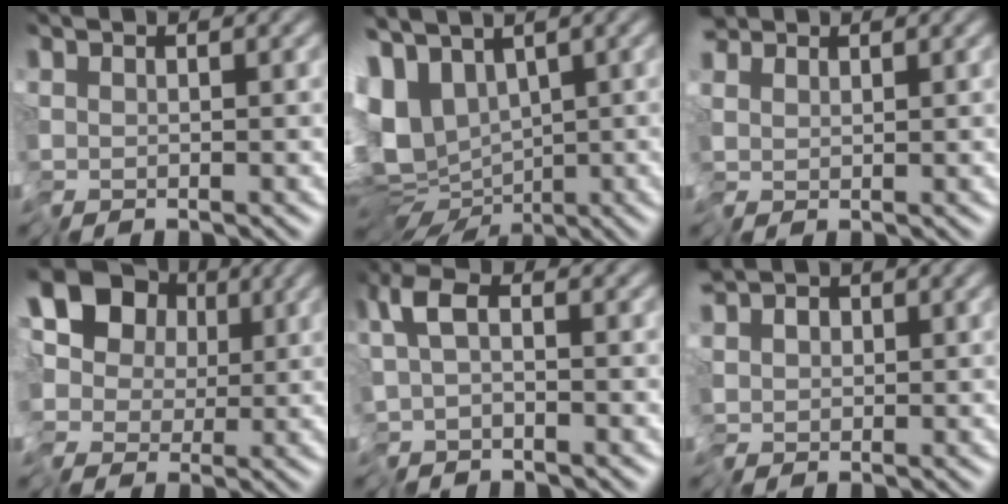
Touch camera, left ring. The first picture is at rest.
{"total": 13.3, "force": [-1.0, 10.4, 8.3], "torque": [-0.188, -0.006, 0.011]}
{"total": 1.9, "force": [0.9, 1.2, 1.2], "torque": [-0.035, 0.005, 0.013]}
{"total": 13.5, "force": [0.5, 12.2, 5.7], "torque": [-0.125, 0.013, -0.026]}
{"total": 2.1, "force": [-0.9, 1.0, 1.7], "torque": [-0.035, -0.006, -0.023]}
{"total": 2.2, "force": [-0.2, 1.4, 1.7], "torque": [-0.042, -0.001, -0.009]}